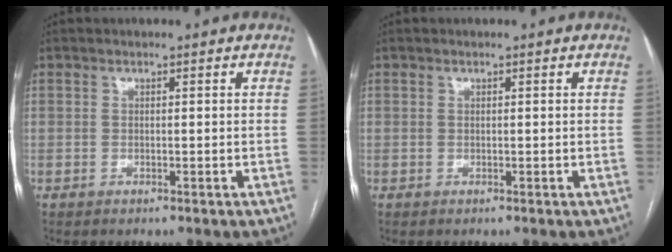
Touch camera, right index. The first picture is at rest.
{"total": 0.0}